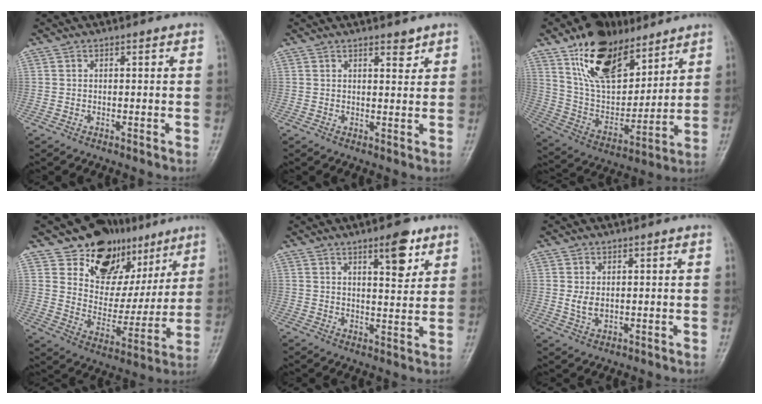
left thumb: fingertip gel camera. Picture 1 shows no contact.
{"total": 2.4, "force": [1.9, 1.0, 1.2], "torque": [-0.006, -0.013, 0.028]}
{"total": 20.5, "force": [12.8, 11.0, 11.8], "torque": [-0.150, -0.061, 0.240]}
{"total": 18.1, "force": [11.0, 11.9, 8.0], "torque": [-0.055, -0.050, 0.185]}
{"total": 7.2, "force": [4.3, 2.5, 5.2], "torque": [-0.058, -0.026, 0.061]}
{"total": 2.8, "force": [0.5, 1.9, 2.1], "torque": [-0.035, -0.005, 0.016]}